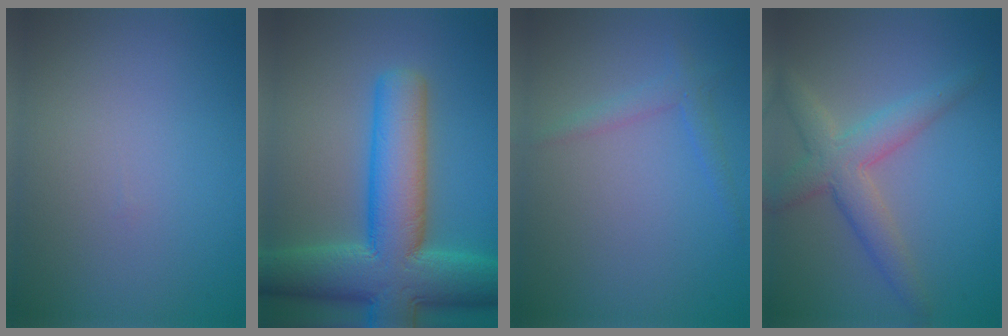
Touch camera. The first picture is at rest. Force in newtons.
{"total": 11.6, "press": 11.6, "slide": 0.6}
{"total": 1.5, "press": 1.5, "slide": 0.1}
{"total": 4.2, "press": 4.2, "slide": 0.2}